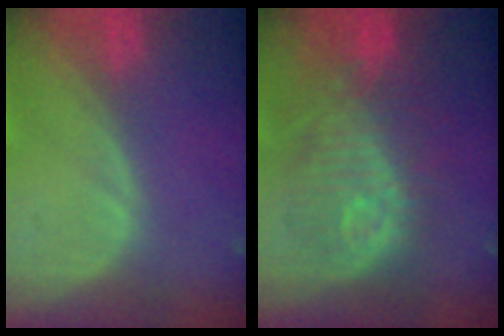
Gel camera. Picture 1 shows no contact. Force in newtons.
{"total": 10.0, "press": 10.0, "slide": 0.8}